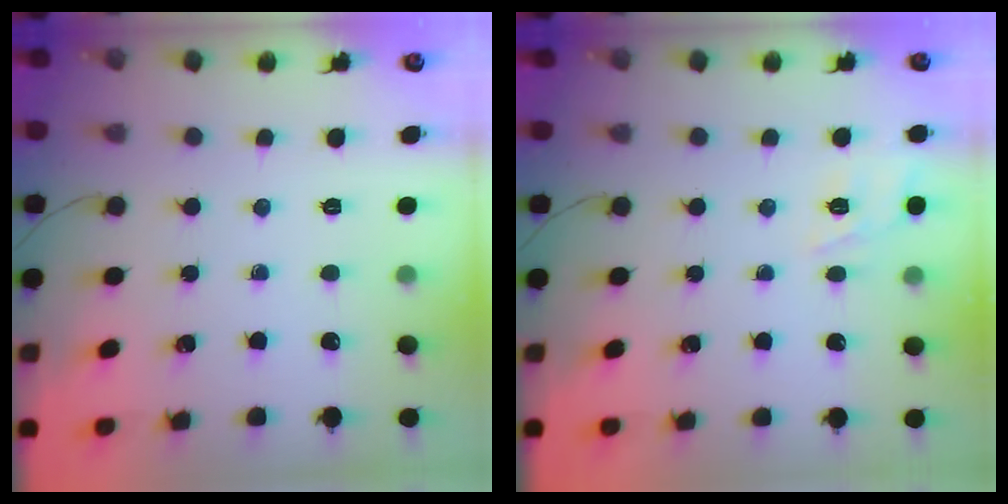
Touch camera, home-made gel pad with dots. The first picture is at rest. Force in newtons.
{"total": 8.6, "press": 8.5, "slide": 1.6}